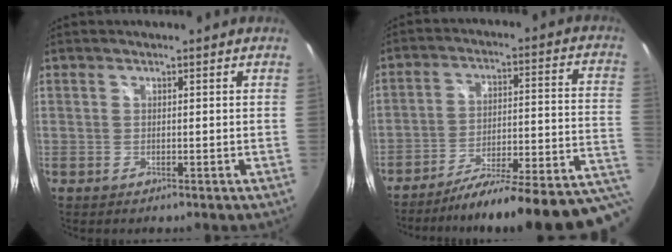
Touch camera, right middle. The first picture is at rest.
{"total": 22.7, "force": [-17.0, 1.4, 14.9], "torque": [-0.169, -0.032, -0.227]}